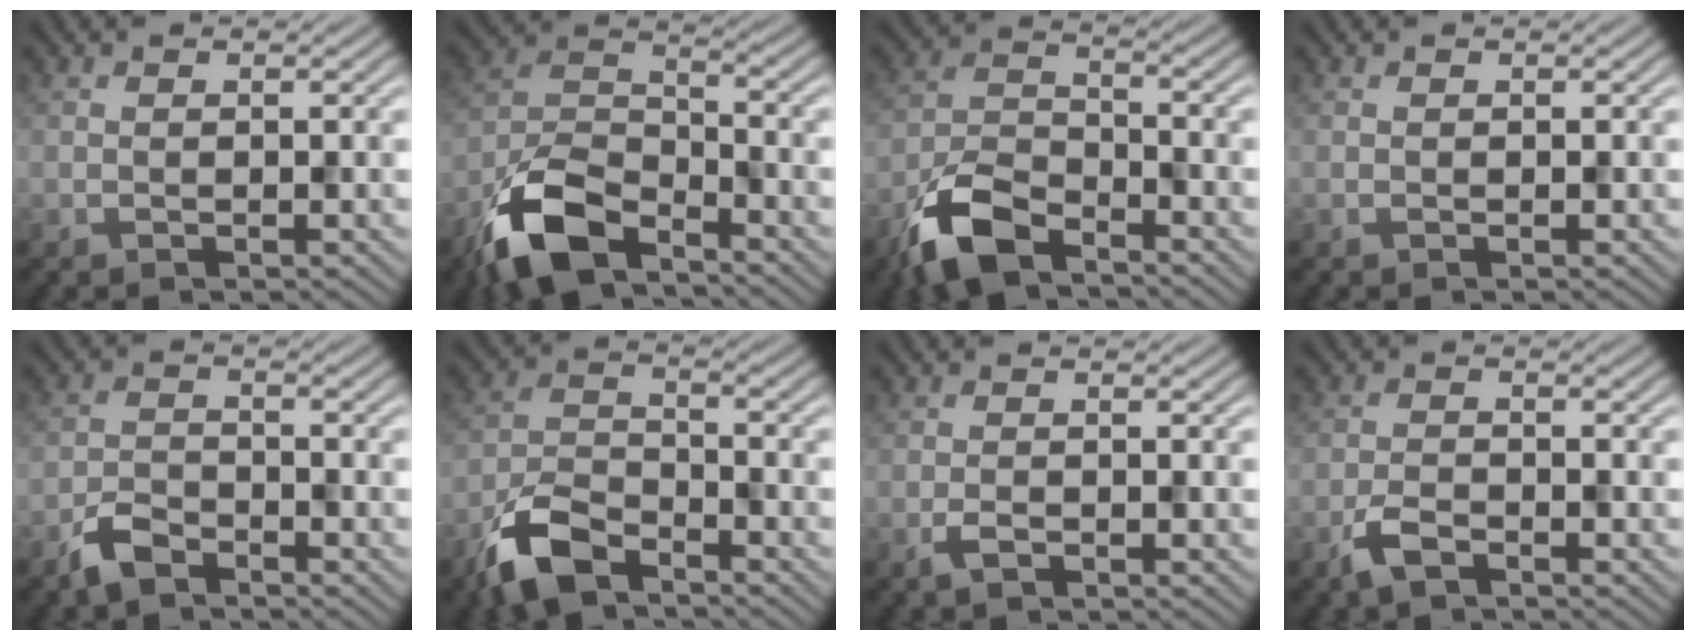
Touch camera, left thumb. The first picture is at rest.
{"total": 11.1, "force": [-7.6, 4.5, 6.7], "torque": [-0.134, -0.007, -0.167]}
{"total": 8.9, "force": [-6.3, 3.6, 5.2], "torque": [-0.104, -0.007, -0.141]}
{"total": 0.0}
{"total": 3.8, "force": [-3.0, 1.6, 1.8], "torque": [-0.036, 0.000, -0.071]}
{"total": 8.0, "force": [-5.7, 3.2, 4.5], "torque": [-0.091, -0.006, -0.130]}
{"total": 1.6, "force": [-1.0, 0.6, 1.1], "torque": [-0.024, -0.002, -0.020]}
{"total": 3.2, "force": [-2.2, 1.2, 1.9], "torque": [-0.042, -0.001, -0.051]}